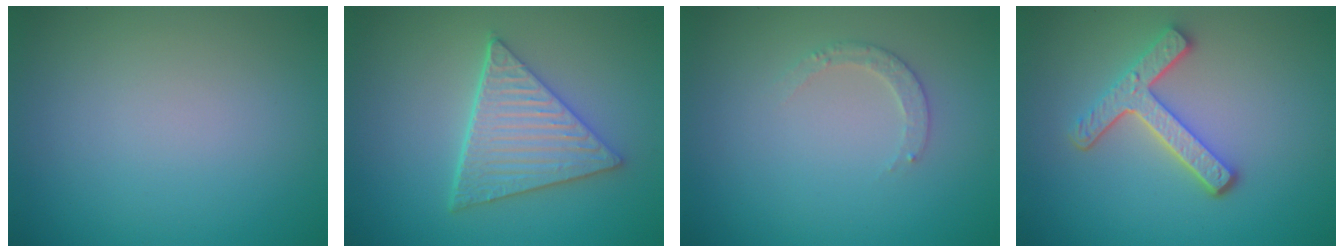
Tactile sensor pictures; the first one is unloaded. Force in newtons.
{"total": 5.5, "press": 4.5, "slide": 3.2}
{"total": 1.5, "press": 1.5, "slide": 0.2}
{"total": 4.3, "press": 3.3, "slide": 2.7}